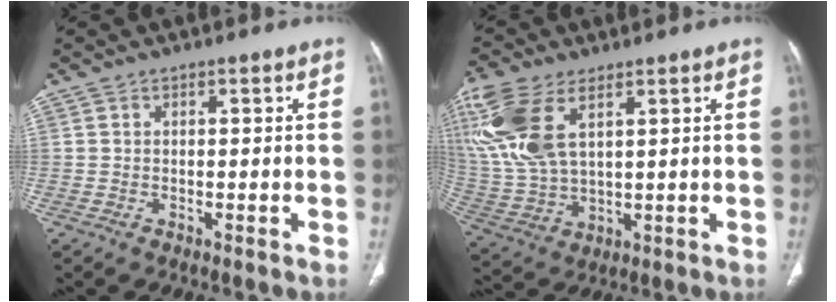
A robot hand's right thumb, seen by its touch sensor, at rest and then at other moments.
{"total": 16.9, "force": [6.9, 8.5, 12.9], "torque": [-0.308, -0.013, 0.142]}